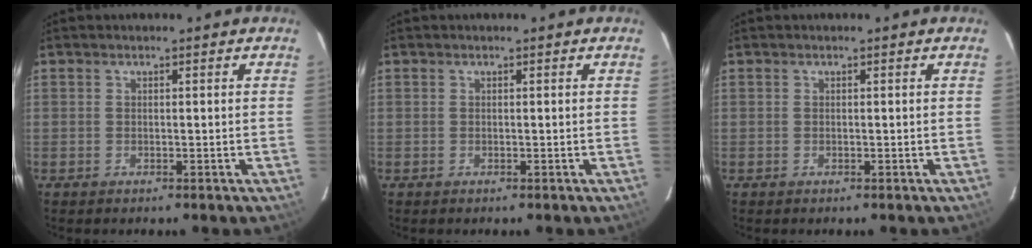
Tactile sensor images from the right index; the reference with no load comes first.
{"total": 0.0}
{"total": 0.0}